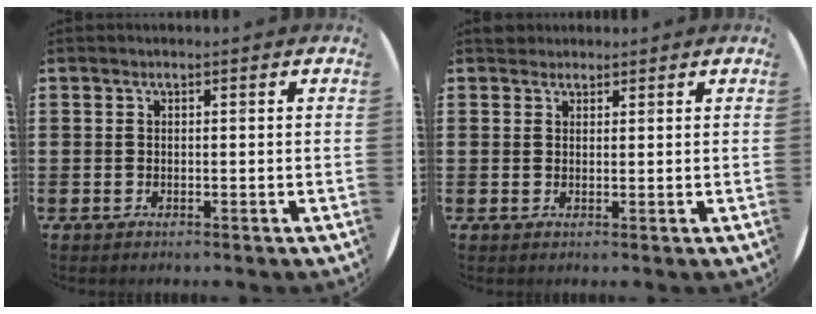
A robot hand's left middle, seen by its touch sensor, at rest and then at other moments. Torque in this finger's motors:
{"motor_torque": [0.16, -0.16, -0.01, 0.01]}